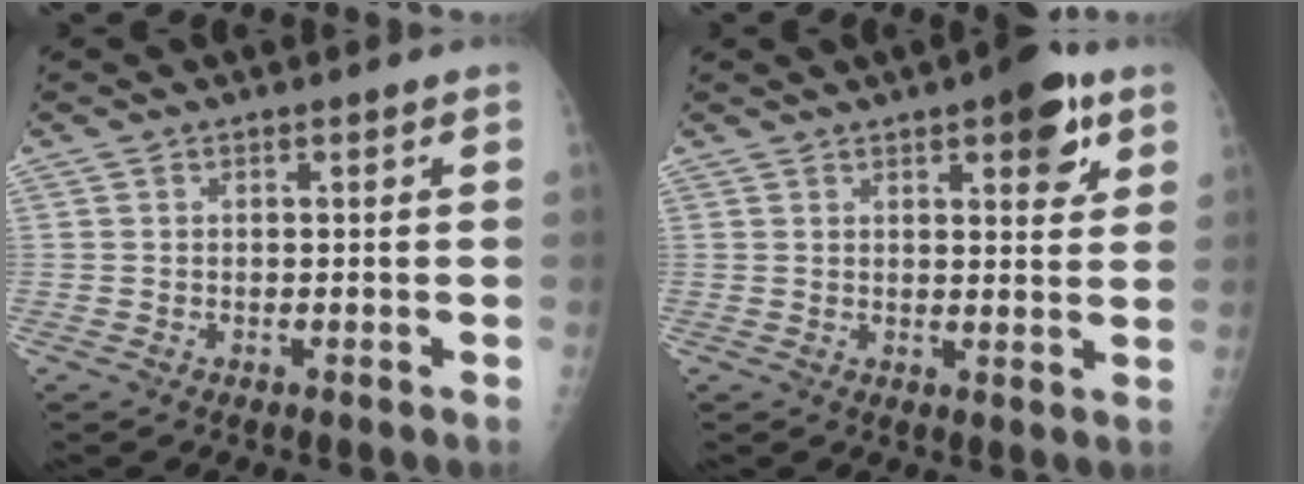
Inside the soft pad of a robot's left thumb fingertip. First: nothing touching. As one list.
[{"total": 8.4, "force": [4.3, 3.1, 6.5], "torque": [-0.063, -0.015, 0.051]}]